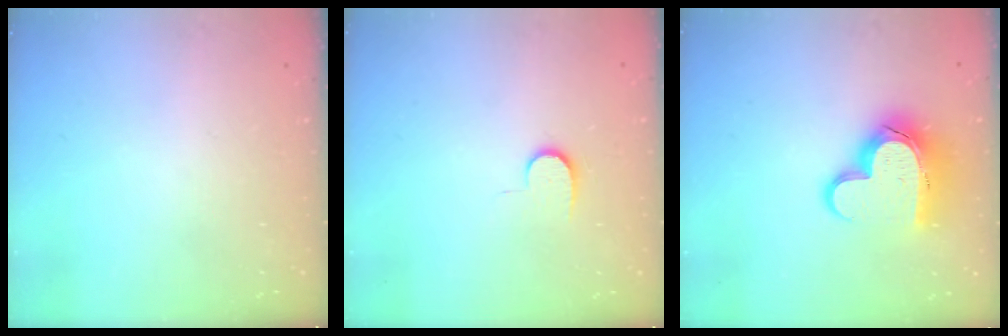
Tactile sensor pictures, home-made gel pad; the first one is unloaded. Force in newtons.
{"total": 6.2, "press": 6.1, "slide": 0.7}
{"total": 14.5, "press": 14.4, "slide": 1.1}